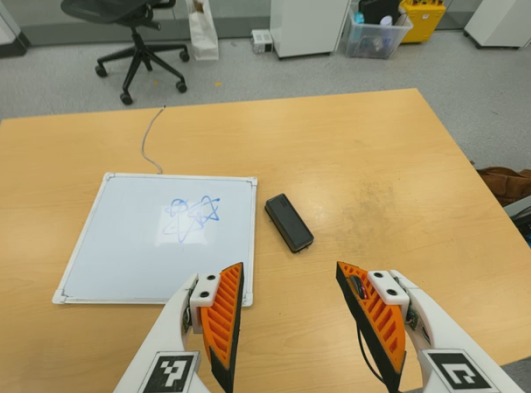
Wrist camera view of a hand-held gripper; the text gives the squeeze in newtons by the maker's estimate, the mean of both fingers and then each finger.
{"total": 0.0}